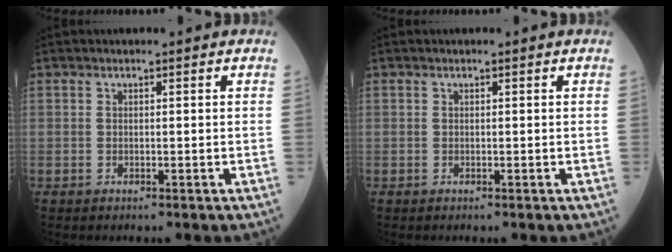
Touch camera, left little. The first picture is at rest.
{"total": 0.0}